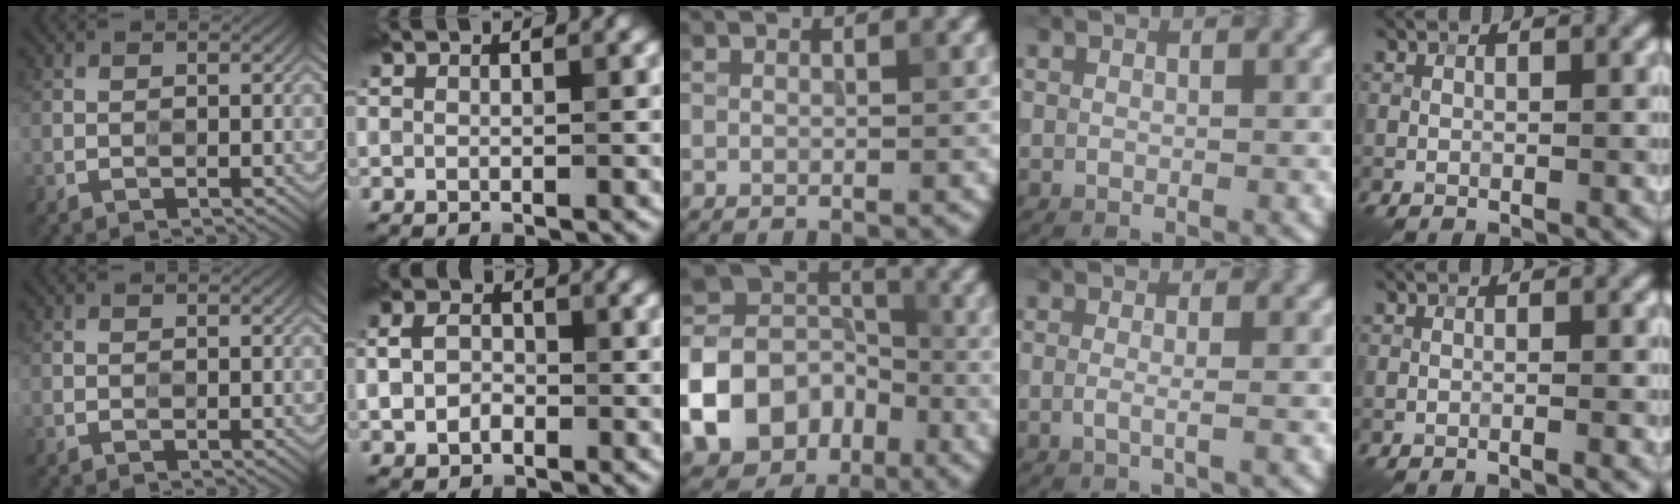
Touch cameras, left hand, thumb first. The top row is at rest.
{"index": {"total": 3.3, "force": [-0.5, 2.6, 2.1], "torque": [-0.045, 0.000, -0.015]}, "middle": {"total": 10.8, "force": [-4.4, 8.6, 4.9], "torque": [-0.123, -0.001, -0.091]}, "ring": {"total": 1.6, "force": [-0.2, 0.6, 1.5], "torque": [-0.022, -0.009, -0.012]}, "little": {"total": 0.7, "force": [-0.3, 0.2, 0.5], "torque": [-0.003, 0.003, -0.012]}}